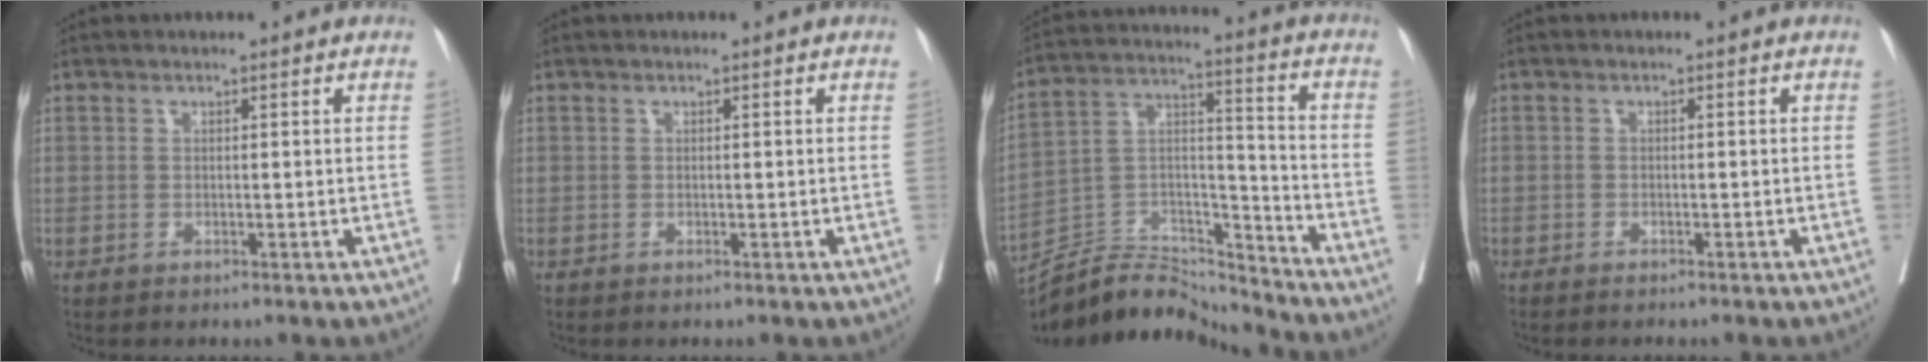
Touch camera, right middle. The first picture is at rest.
{"total": 0.0}
{"total": 14.4, "force": [-14.2, 1.6, 1.5], "torque": [-0.026, 0.040, -0.253]}
{"total": 1.3, "force": [-1.1, 0.7, 0.1], "torque": [-0.004, 0.003, -0.017]}